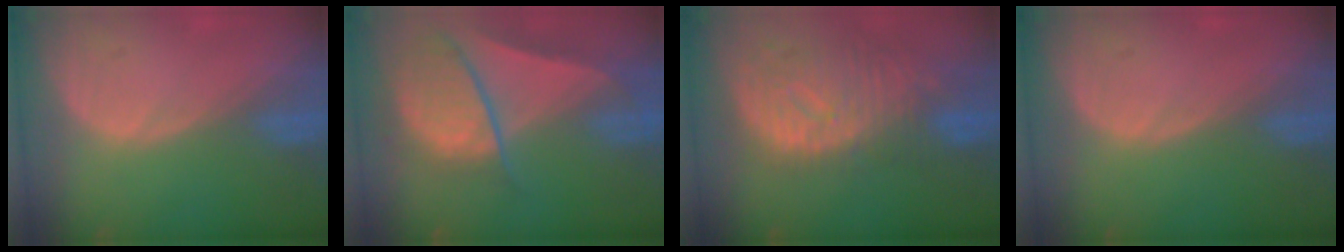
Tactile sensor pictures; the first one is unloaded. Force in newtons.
{"total": 9.4, "press": 7.9, "slide": 5.1}
{"total": 10.8, "press": 9.6, "slide": 5.0}
{"total": 0.0}